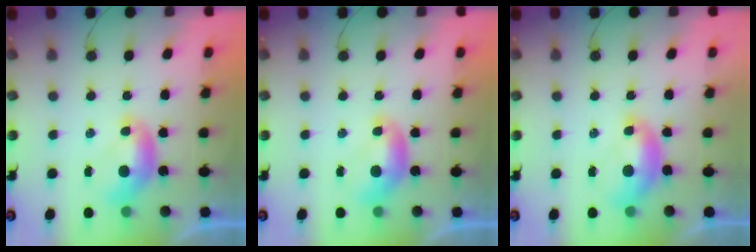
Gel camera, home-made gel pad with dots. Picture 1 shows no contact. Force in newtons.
{"total": 0.0}
{"total": 1.5, "press": 1.4, "slide": 0.6}